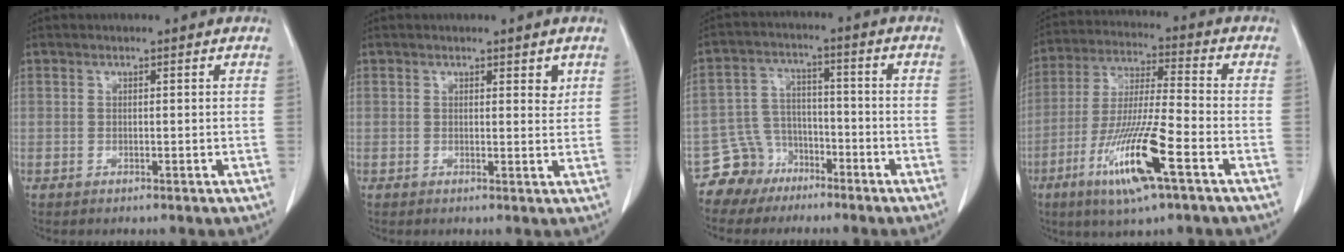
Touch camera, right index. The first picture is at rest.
{"total": 1.6, "force": [0.8, 0.7, 1.2], "torque": [-0.011, -0.004, 0.008]}
{"total": 7.0, "force": [-5.0, 4.9, -0.1], "torque": [0.008, 0.015, -0.093]}
{"total": 14.5, "force": [-6.7, 0.7, 12.8], "torque": [-0.257, -0.023, -0.123]}